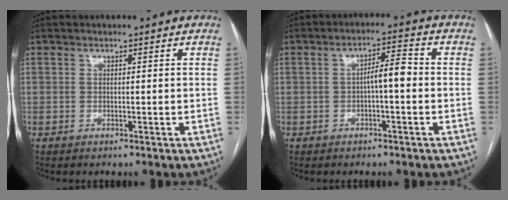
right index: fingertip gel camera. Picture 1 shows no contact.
{"total": 4.5, "force": [-0.5, 0.9, 4.3], "torque": [-0.070, 0.015, -0.007]}